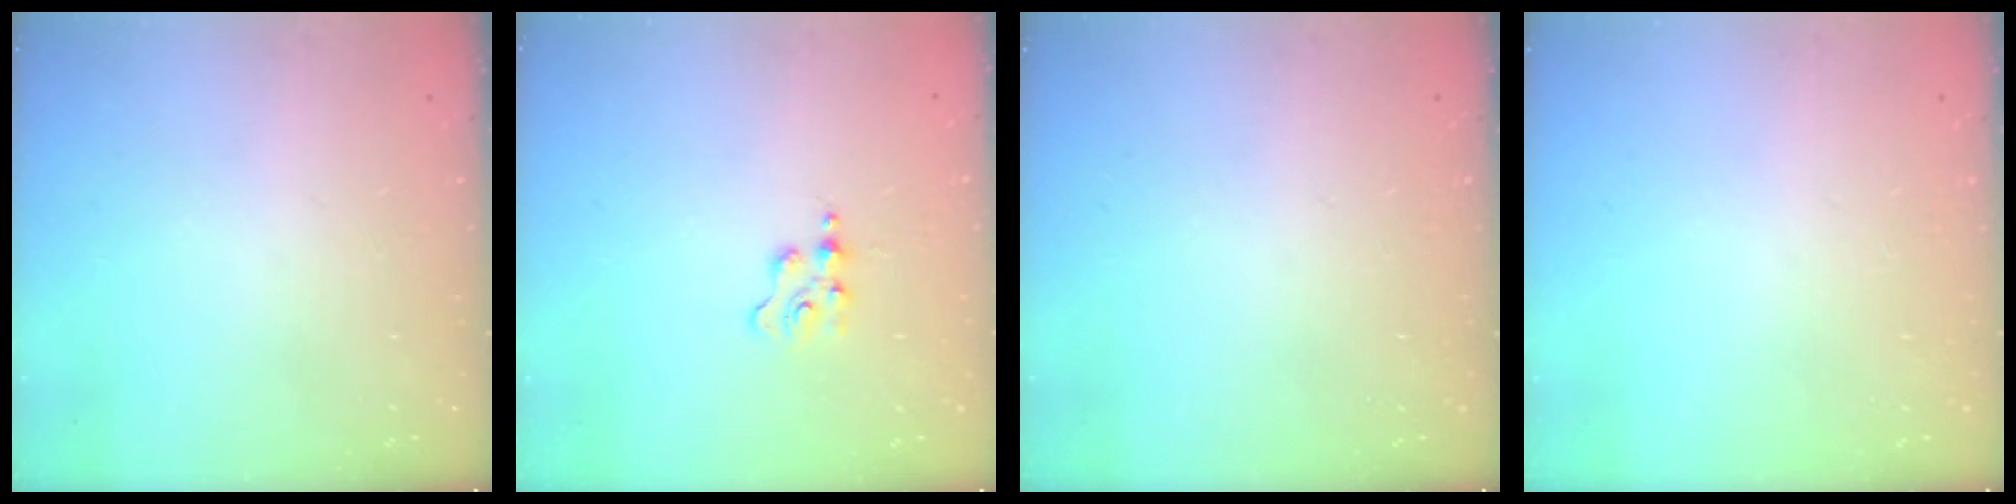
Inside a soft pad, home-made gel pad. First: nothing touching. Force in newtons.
{"total": 1.8, "press": 1.8, "slide": 0.3}
{"total": 0.0}
{"total": 0.0}